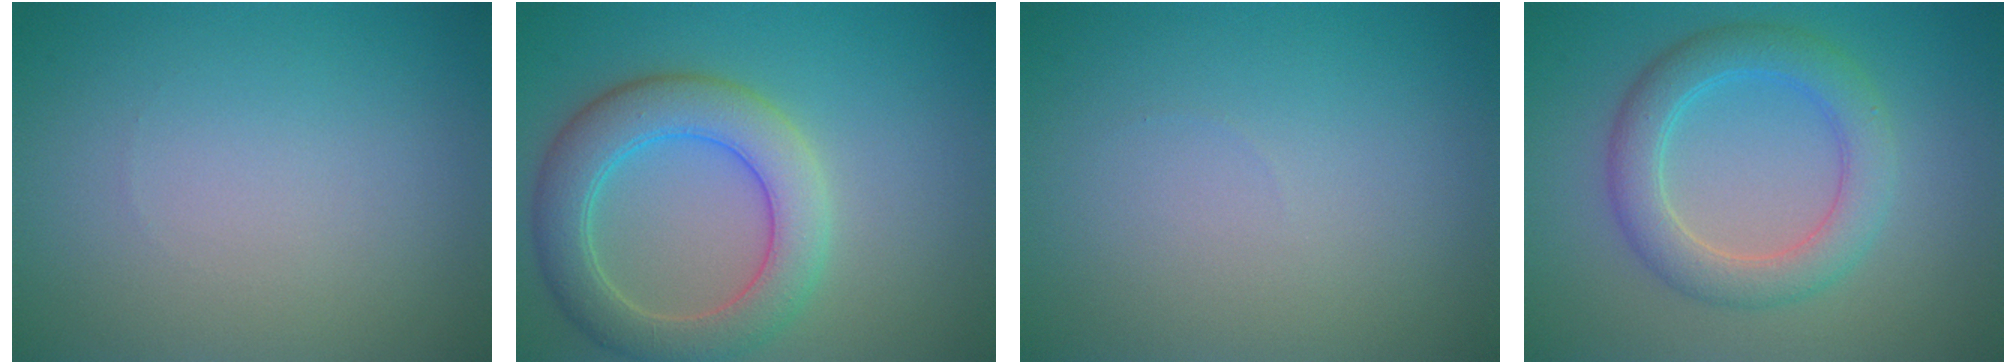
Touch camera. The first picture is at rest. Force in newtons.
{"total": 6.0, "press": 6.0, "slide": 0.7}
{"total": 0.0}
{"total": 4.4, "press": 4.4, "slide": 0.2}